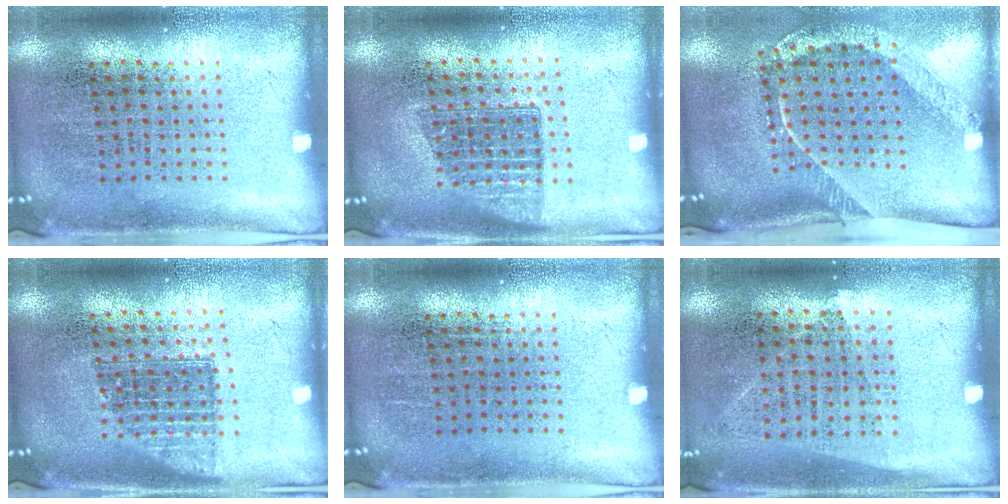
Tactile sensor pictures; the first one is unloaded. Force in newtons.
{"total": 1.4, "press": 1.1, "slide": 0.8}
{"total": 2.5, "press": 1.6, "slide": 1.9}
{"total": 1.4, "press": 1.1, "slide": 0.8}
{"total": 0.0}
{"total": 1.0, "press": 0.8, "slide": 0.5}